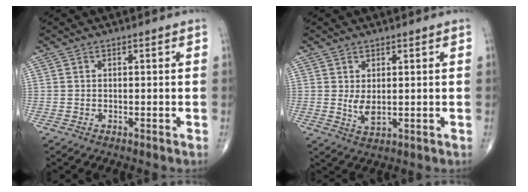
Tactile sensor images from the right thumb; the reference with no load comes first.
{"total": 3.2, "force": [0.4, 1.4, 2.9], "torque": [-0.051, -0.012, 0.016]}